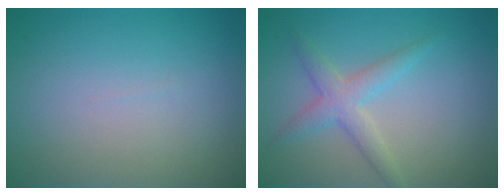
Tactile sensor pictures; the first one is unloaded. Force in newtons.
{"total": 2.8, "press": 2.8, "slide": 0.0}